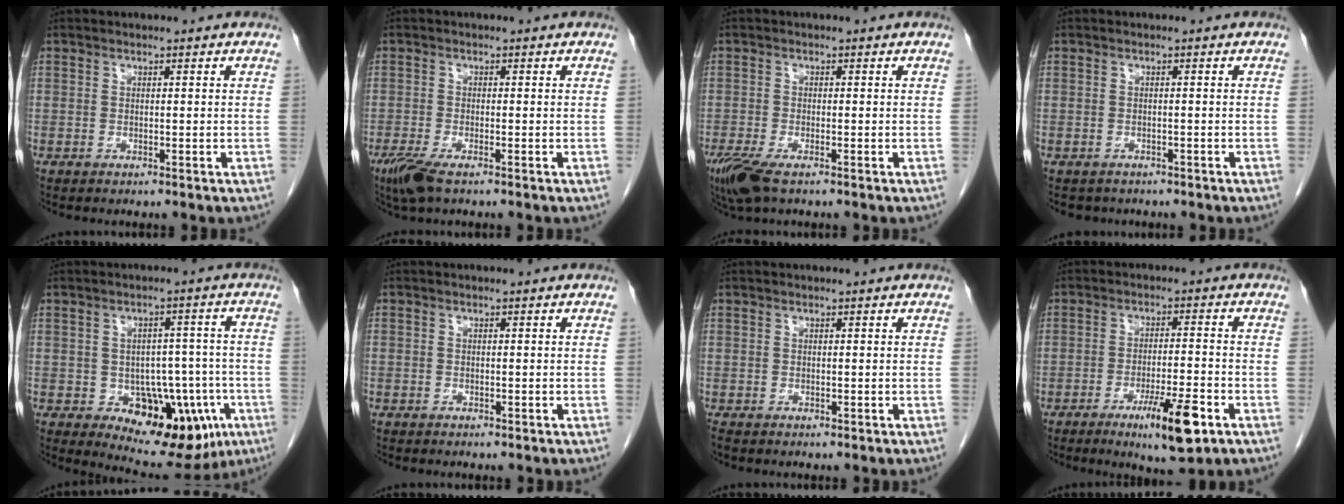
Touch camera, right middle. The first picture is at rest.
{"total": 4.2, "force": [-2.7, 0.9, 3.0], "torque": [-0.067, -0.012, -0.050]}
{"total": 5.3, "force": [-3.4, 1.4, 3.8], "torque": [-0.079, -0.016, -0.061]}
{"total": 2.8, "force": [-2.4, 1.5, 0.3], "torque": [-0.014, 0.000, -0.031]}
{"total": 13.9, "force": [-5.6, 7.6, 10.1], "torque": [-0.115, 0.016, -0.063]}
{"total": 0.6, "force": [-0.5, 0.4, 0.0], "torque": [-0.004, 0.003, -0.010]}
{"total": 0.7, "force": [-0.5, 0.2, 0.4], "torque": [-0.016, -0.005, -0.007]}
{"total": 9.0, "force": [-4.8, 0.9, 7.6], "torque": [-0.125, -0.017, -0.072]}